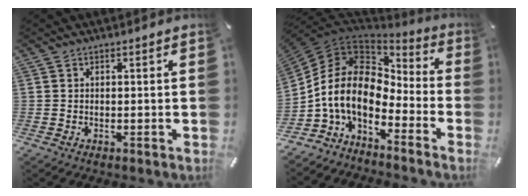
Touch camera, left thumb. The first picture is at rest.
{"total": 13.9, "force": [-3.2, 8.9, 10.2], "torque": [-0.240, 0.003, -0.067]}